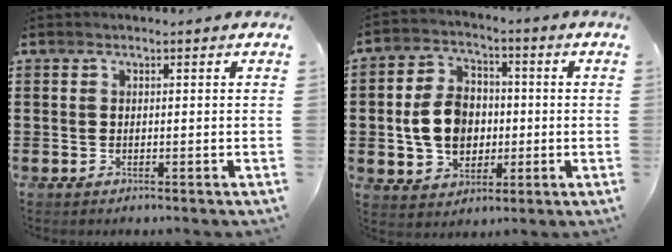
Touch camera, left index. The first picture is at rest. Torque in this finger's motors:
{"motor_torque": [1.83, 0.31, 0.59, 0.21]}